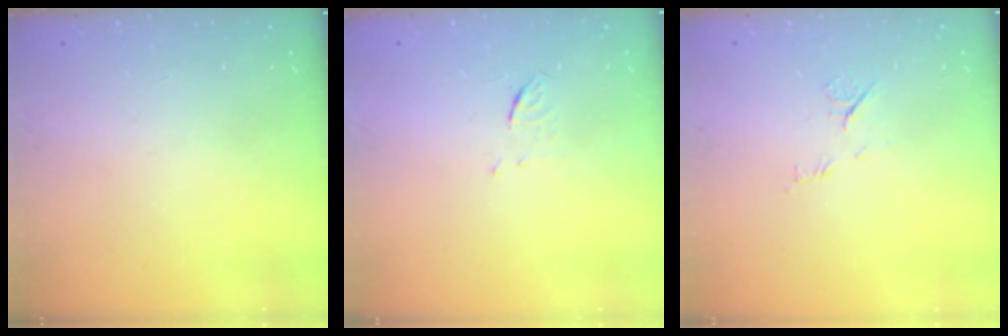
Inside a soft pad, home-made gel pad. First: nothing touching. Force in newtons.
{"total": 3.6, "press": 3.4, "slide": 1.4}
{"total": 6.3, "press": 6.3, "slide": 0.6}